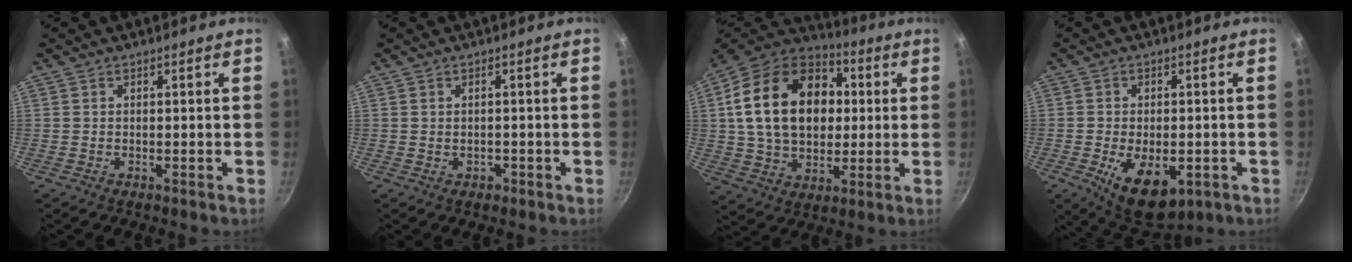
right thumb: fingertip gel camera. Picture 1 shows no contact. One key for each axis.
{"total": 1.1, "fx": -0.4, "fy": 0.9, "fz": 0.5, "tx": -0.008, "ty": 0.003, "tz": -0.001}
{"total": 25.0, "fx": 3.9, "fy": 17.8, "fz": 17.1, "tx": -0.279, "ty": 0.023, "tz": 0.065}
{"total": 11.9, "fx": -3.7, "fy": 6.6, "fz": 9.1, "tx": -0.118, "ty": -0.003, "tz": -0.041}